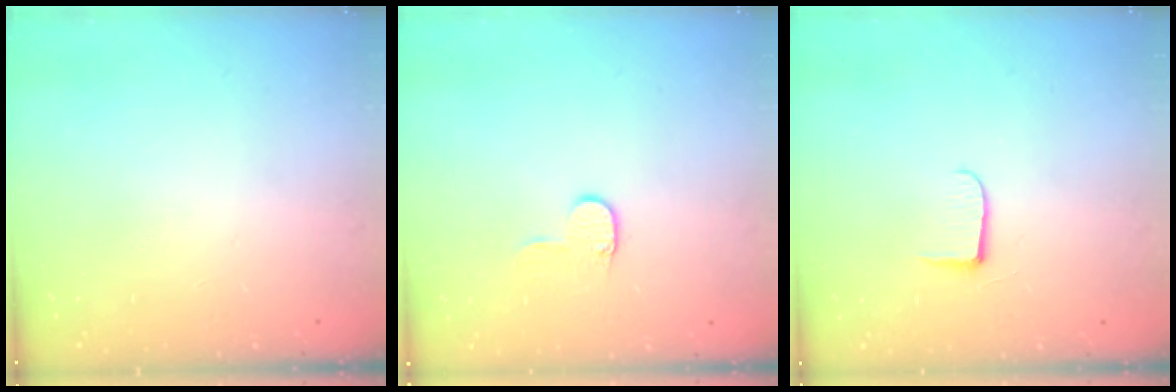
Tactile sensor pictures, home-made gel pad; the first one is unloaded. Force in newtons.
{"total": 5.1, "press": 5.1, "slide": 0.5}
{"total": 6.1, "press": 6.1, "slide": 0.6}